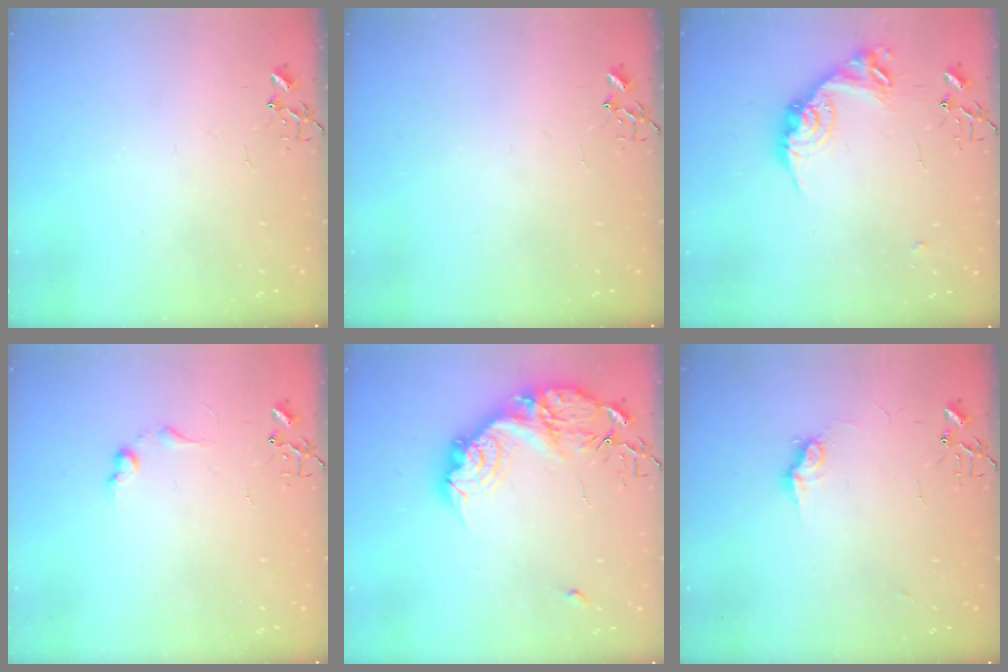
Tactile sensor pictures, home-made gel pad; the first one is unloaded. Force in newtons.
{"total": 0.0}
{"total": 14.6, "press": 14.6, "slide": 0.7}
{"total": 6.8, "press": 6.8, "slide": 0.9}
{"total": 20.8, "press": 20.7, "slide": 1.5}
{"total": 8.0, "press": 8.0, "slide": 0.4}